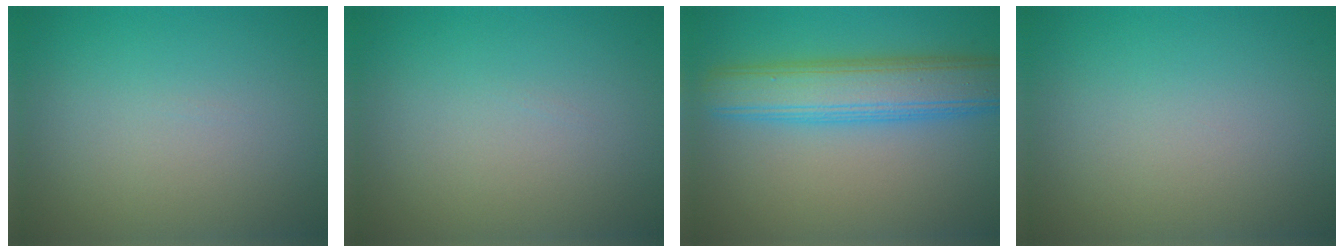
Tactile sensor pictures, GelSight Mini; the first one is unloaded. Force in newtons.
{"total": 0.0}
{"total": 6.6, "press": 6.6, "slide": 0.2}
{"total": 0.0}